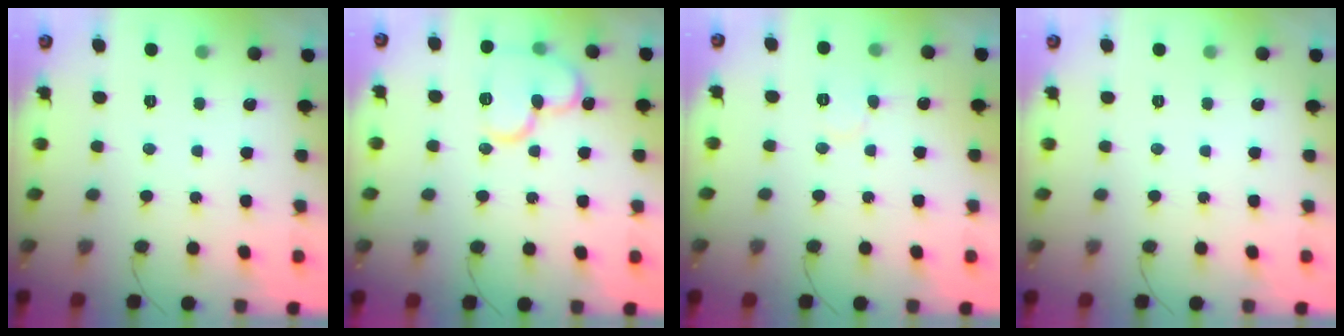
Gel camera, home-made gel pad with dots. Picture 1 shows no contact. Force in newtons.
{"total": 13.3, "press": 13.2, "slide": 1.8}
{"total": 5.2, "press": 5.2, "slide": 0.5}
{"total": 0.0}